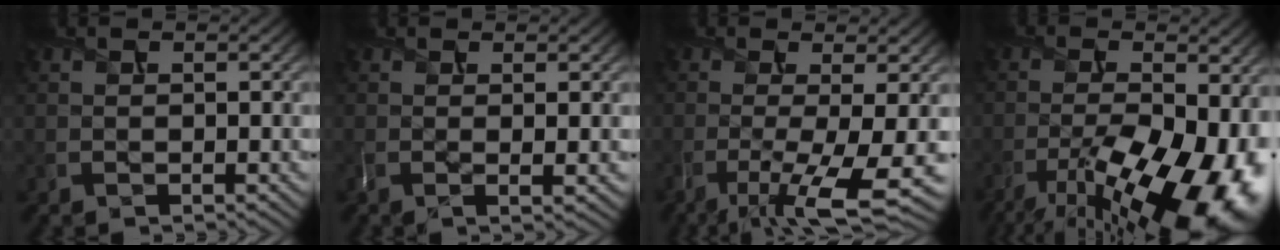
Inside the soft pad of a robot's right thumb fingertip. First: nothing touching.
{"total": 2.2, "force": [0.1, 0.1, 2.2], "torque": [-0.042, 0.002, 0.000]}
{"total": 8.6, "force": [-2.9, 1.6, 7.9], "torque": [-0.128, -0.008, -0.042]}
{"total": 16.6, "force": [-7.9, 6.9, 12.8], "torque": [-0.206, -0.028, -0.109]}